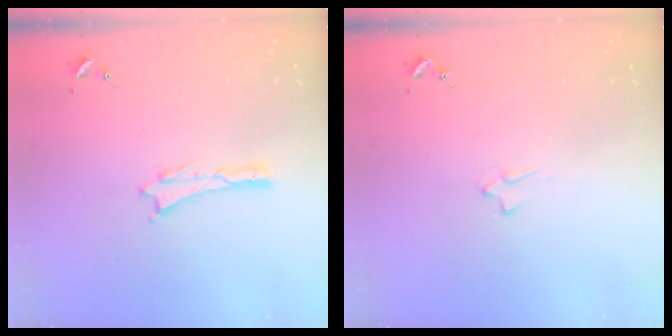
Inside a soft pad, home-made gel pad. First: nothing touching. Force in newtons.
{"total": 2.1, "press": 2.1, "slide": 0.3}